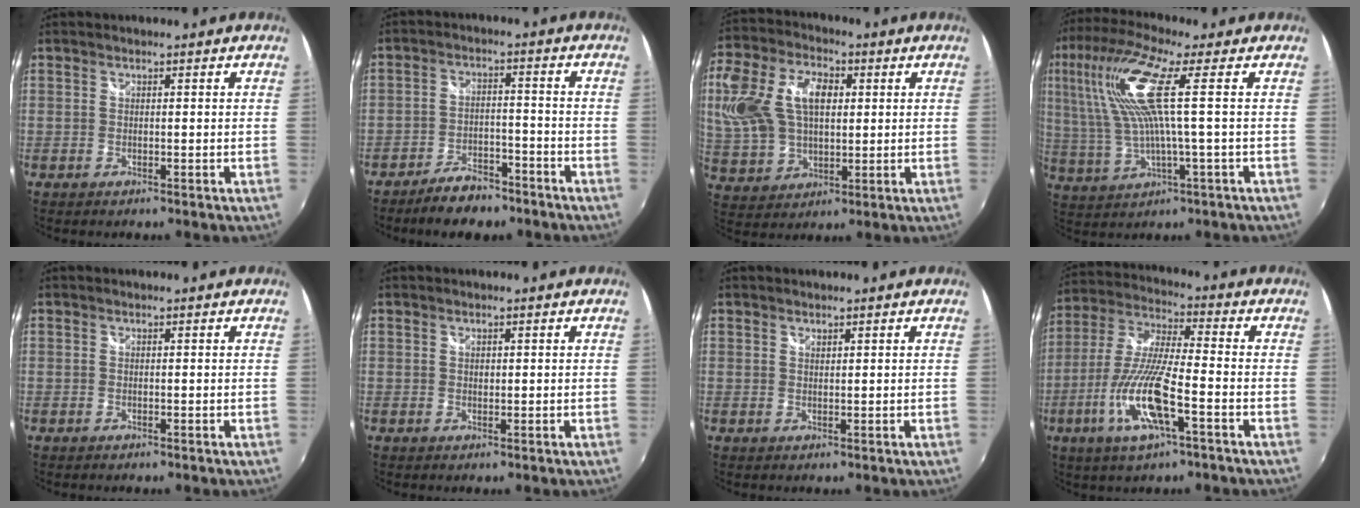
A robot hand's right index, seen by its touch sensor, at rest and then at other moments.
{"total": 8.0, "force": [-6.3, 3.7, 3.3], "torque": [-0.081, 0.016, -0.093]}
{"total": 19.8, "force": [4.4, 12.8, 14.5], "torque": [-0.323, 0.035, 0.087]}
{"total": 13.3, "force": [2.9, 1.1, 12.9], "torque": [-0.247, 0.009, 0.066]}
{"total": 0.0}
{"total": 0.8, "force": [0.3, 0.6, 0.3], "torque": [-0.003, 0.002, 0.005]}
{"total": 0.8, "force": [0.7, 0.3, 0.2], "torque": [-0.003, 0.001, 0.012]}
{"total": 14.5, "force": [-5.7, 2.7, 13.1], "torque": [-0.278, -0.013, -0.111]}